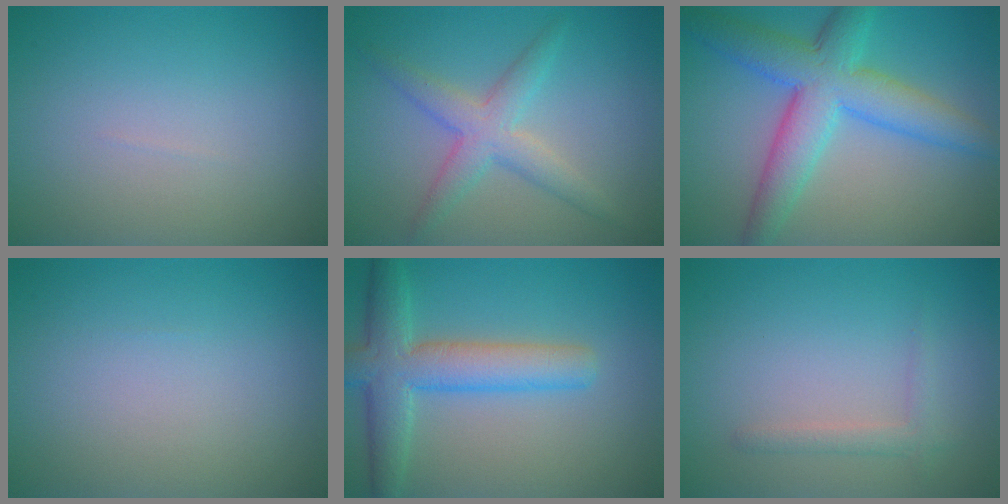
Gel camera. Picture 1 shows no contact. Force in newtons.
{"total": 3.6, "press": 3.6, "slide": 0.1}
{"total": 7.6, "press": 7.6, "slide": 0.1}
{"total": 0.0}
{"total": 6.0, "press": 6.0, "slide": 0.3}
{"total": 1.4, "press": 1.4, "slide": 0.1}